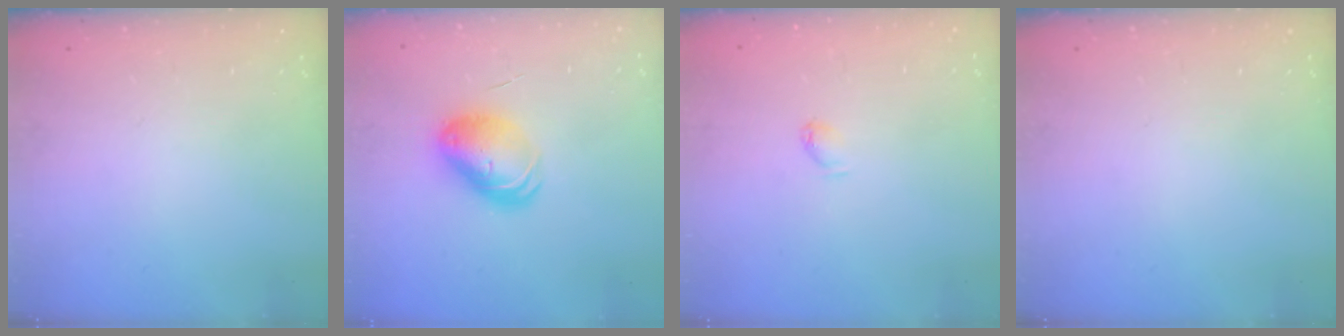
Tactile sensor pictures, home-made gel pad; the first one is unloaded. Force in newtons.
{"total": 10.7, "press": 10.4, "slide": 2.3}
{"total": 3.9, "press": 3.8, "slide": 0.6}
{"total": 0.0}